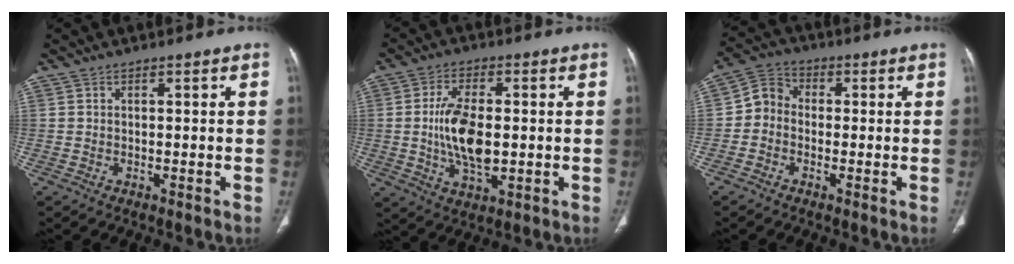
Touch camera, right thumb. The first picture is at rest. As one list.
[{"total": 11.0, "force": [-0.3, 5.4, 9.5], "torque": [-0.181, -0.004, -0.002]}, {"total": 5.5, "force": [-0.9, 4.8, 2.5], "torque": [-0.029, 0.020, -0.033]}]